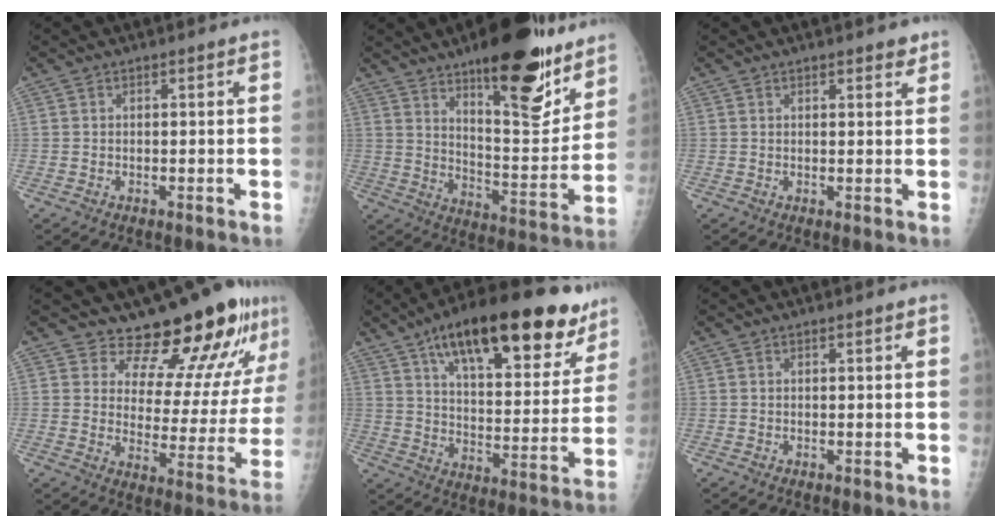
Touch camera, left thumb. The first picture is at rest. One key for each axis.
{"total": 22.4, "fx": 14.5, "fy": 7.4, "fz": 15.3, "tx": -0.170, "ty": -0.089, "tz": 0.219}
{"total": 2.3, "fx": 1.7, "fy": 0.8, "fz": 1.3, "tx": -0.005, "ty": -0.007, "tz": 0.018}
{"total": 17.5, "fx": 14.4, "fy": 6.0, "fz": 7.9, "tx": -0.057, "ty": -0.113, "tz": 0.187}
{"total": 27.5, "fx": 17.2, "fy": 10.2, "fz": 19.0, "tx": -0.243, "ty": -0.040, "tz": 0.257}
{"total": 0.8, "fx": 0.6, "fy": 0.2, "fz": 0.5, "tx": -0.005, "ty": -0.001, "tz": 0.008}